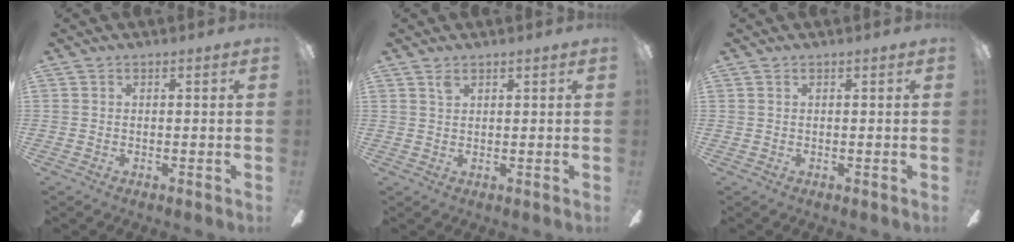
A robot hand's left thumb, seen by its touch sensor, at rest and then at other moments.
{"total": 1.9, "force": [1.4, 0.9, 0.9], "torque": [-0.021, -0.001, 0.027]}
{"total": 0.0}